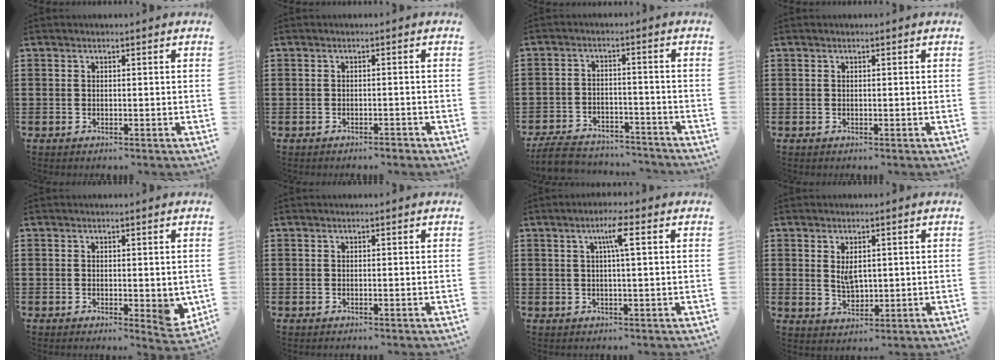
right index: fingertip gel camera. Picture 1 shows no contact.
{"total": 1.0, "force": [-1.0, 0.0, 0.4], "torque": [-0.012, -0.002, -0.018]}
{"total": 6.2, "force": [-5.9, 1.1, 1.5], "torque": [-0.038, 0.006, -0.118]}
{"total": 0.0}
{"total": 3.1, "force": [0.1, 1.5, 2.7], "torque": [-0.041, 0.000, 0.003]}
{"total": 0.0}
{"total": 4.2, "force": [1.2, -0.2, 4.0], "torque": [-0.073, -0.004, 0.013]}
{"total": 3.2, "force": [0.8, 1.8, 2.6], "torque": [-0.046, 0.001, 0.012]}